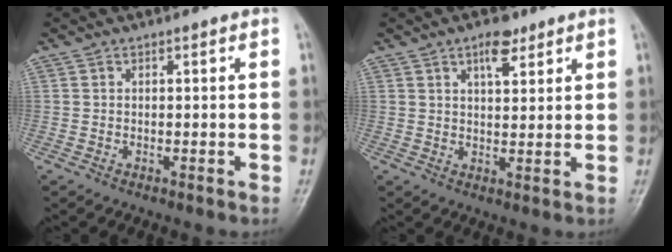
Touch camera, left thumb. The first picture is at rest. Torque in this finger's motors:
{"motor_torque": [-0.55, 0.37, -0.17, -0.05, 0.01]}